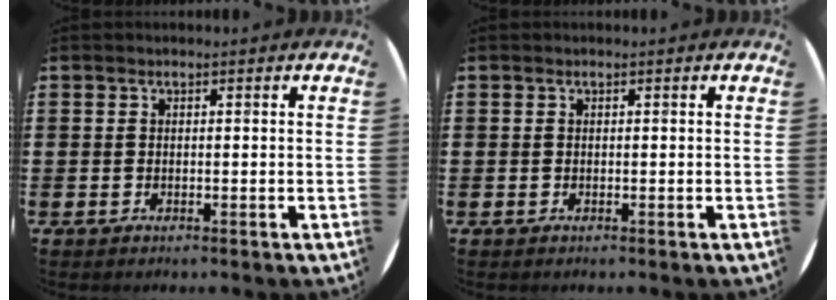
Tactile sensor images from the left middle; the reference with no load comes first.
{"total": 0.0}